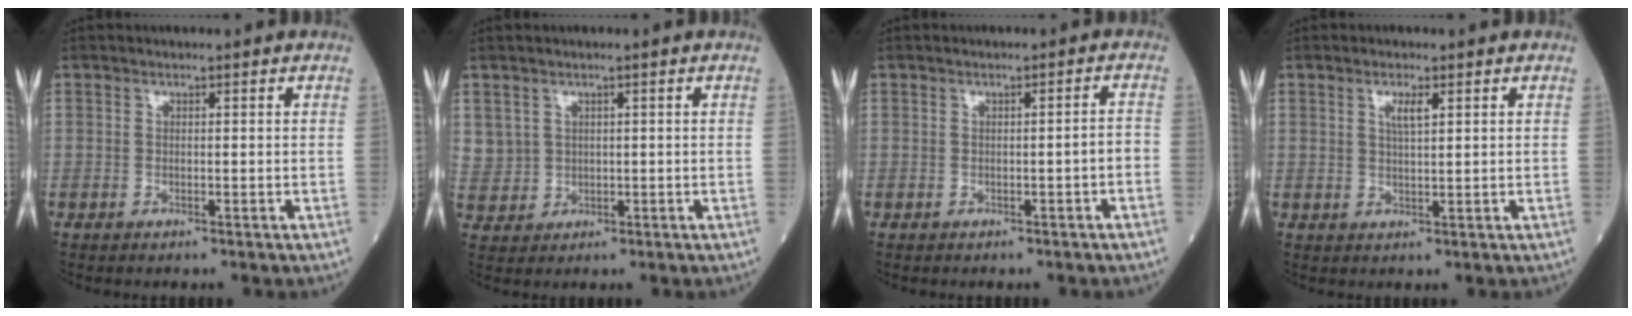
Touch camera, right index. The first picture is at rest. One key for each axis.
{"total": 4.0, "fx": 1.5, "fy": 3.7, "fz": 0.3, "tx": -0.008, "ty": 0.007, "tz": 0.040}
{"total": 1.3, "fx": -0.8, "fy": 0.1, "fz": 1.1, "tx": -0.012, "ty": 0.001, "tz": -0.010}
{"total": 2.4, "fx": 1.1, "fy": 0.3, "fz": 2.1, "tx": -0.041, "ty": 0.000, "tz": 0.020}